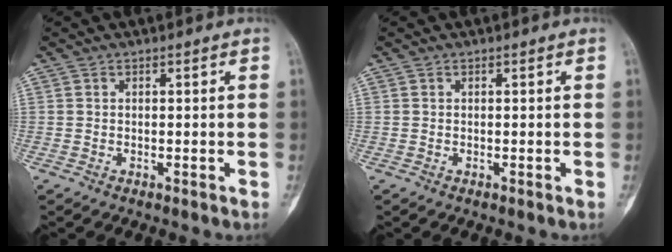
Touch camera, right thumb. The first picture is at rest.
{"total": 0.0}